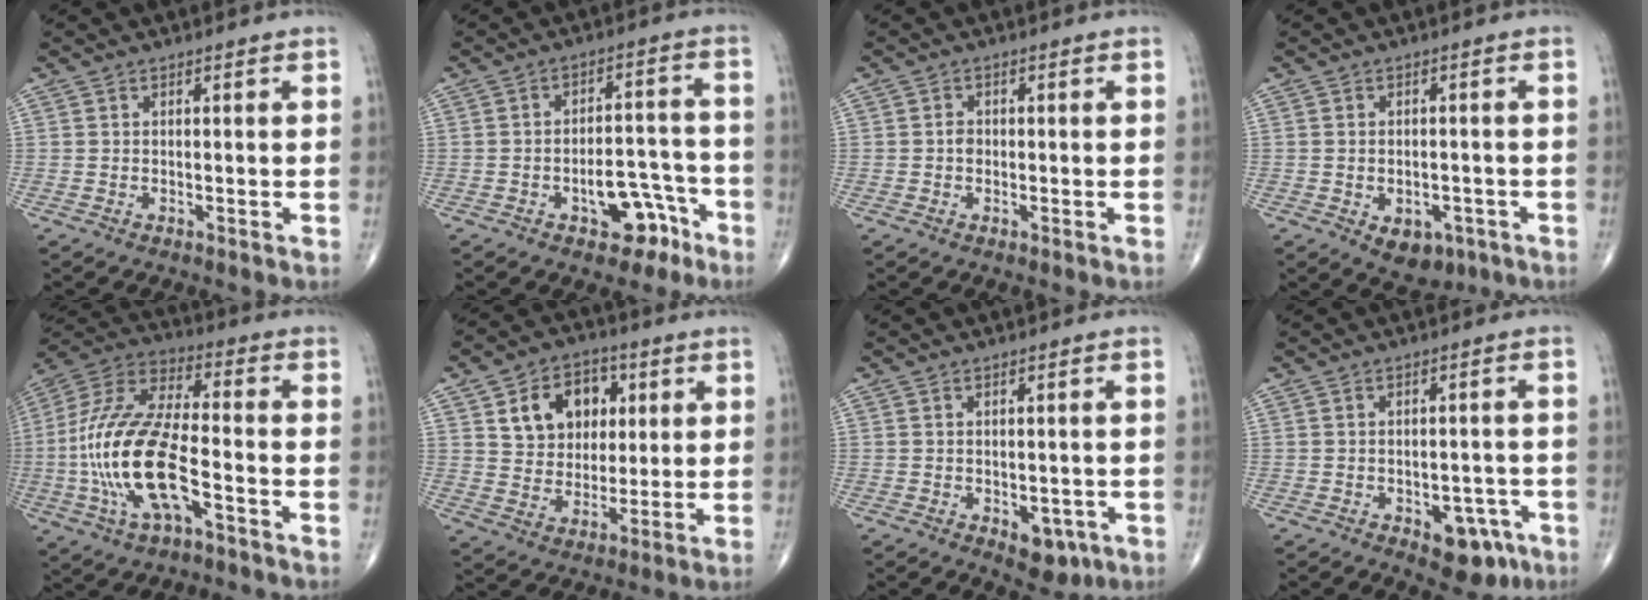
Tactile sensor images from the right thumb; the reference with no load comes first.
{"total": 9.0, "force": [-5.0, 5.0, 5.7], "torque": [-0.048, 0.052, -0.065]}
{"total": 1.4, "force": [-0.2, 1.2, 0.7], "torque": [-0.003, 0.005, -0.005]}
{"total": 6.7, "force": [-2.9, 4.5, 4.0], "torque": [-0.041, 0.012, -0.029]}
{"total": 20.5, "force": [-5.3, 8.3, 17.9], "torque": [-0.390, 0.031, -0.094]}
{"total": 12.7, "force": [4.2, 9.7, 7.0], "torque": [-0.066, -0.007, 0.072]}
{"total": 5.4, "force": [-2.1, 3.1, 3.9], "torque": [-0.029, 0.002, -0.016]}
{"total": 7.9, "force": [-3.9, 4.4, 5.2], "torque": [-0.035, 0.021, -0.042]}